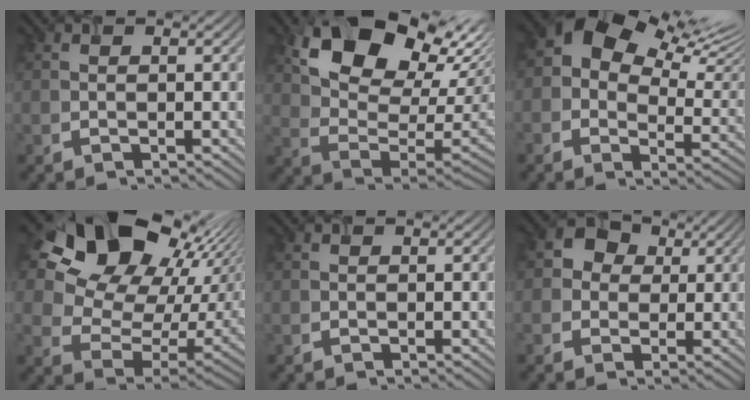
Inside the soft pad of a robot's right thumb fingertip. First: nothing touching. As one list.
[{"total": 14.9, "force": [8.5, 7.9, 9.3], "torque": [-0.179, 0.007, 0.159]}, {"total": 12.4, "force": [6.5, 7.6, 7.3], "torque": [-0.131, 0.015, 0.121]}, {"total": 19.6, "force": [10.3, 13.3, 10.1], "torque": [-0.215, 0.038, 0.196]}, {"total": 0.0}, {"total": 3.2, "force": [0.4, 3.1, 0.5], "torque": [-0.009, 0.003, 0.004]}]